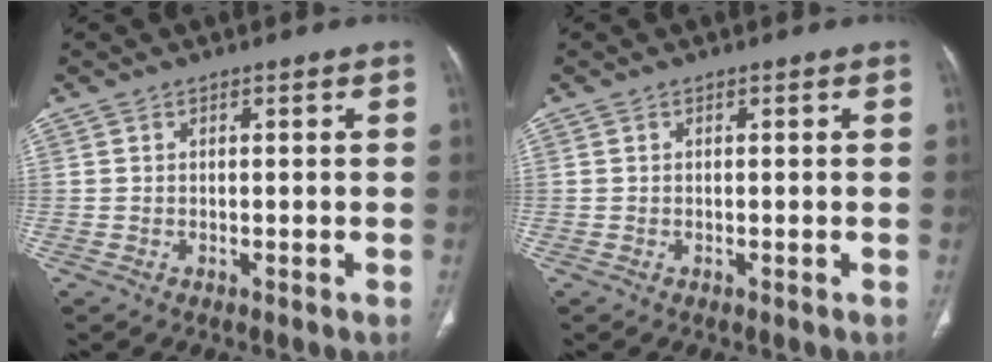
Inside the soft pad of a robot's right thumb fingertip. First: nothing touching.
{"total": 0.0}